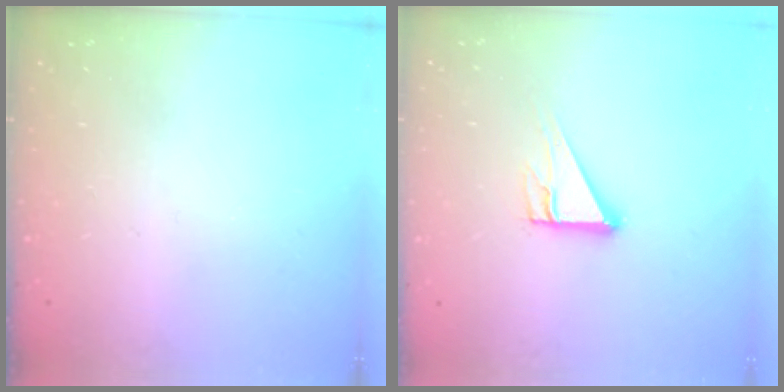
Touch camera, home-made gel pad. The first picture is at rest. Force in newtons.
{"total": 6.6, "press": 6.6, "slide": 0.6}